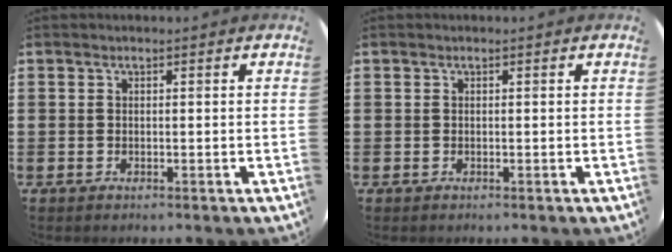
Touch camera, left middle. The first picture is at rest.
{"total": 0.0}